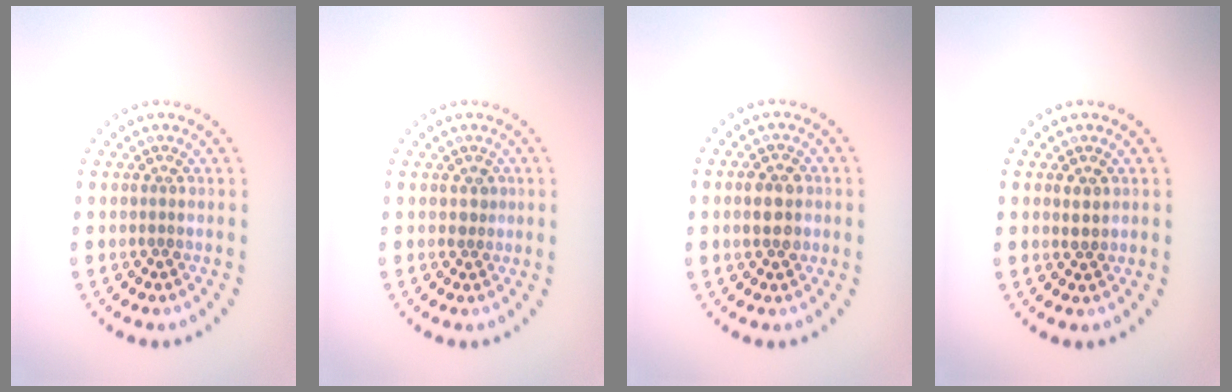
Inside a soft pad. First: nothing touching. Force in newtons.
{"total": 1.1, "press": 0.9, "slide": 0.7}
{"total": 2.9, "press": 2.9, "slide": 0.1}
{"total": 1.1, "press": 1.0, "slide": 0.5}